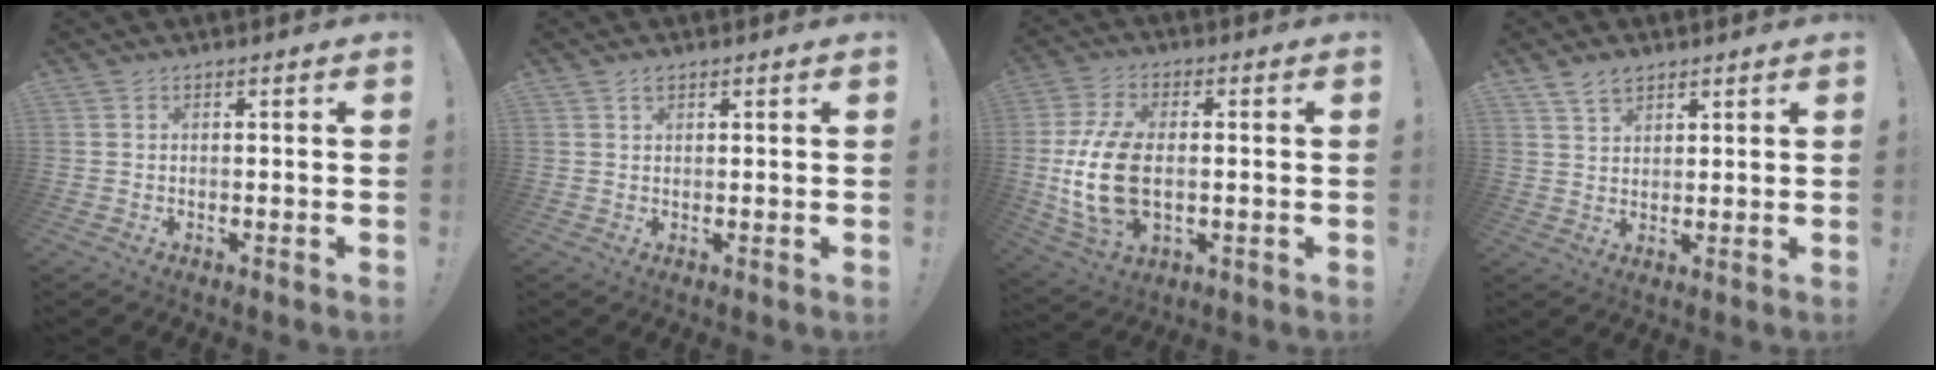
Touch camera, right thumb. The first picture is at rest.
{"total": 1.1, "force": [0.8, 0.5, 0.5], "torque": [-0.009, 0.001, 0.014]}
{"total": 15.5, "force": [-1.0, 9.4, 12.3], "torque": [-0.258, -0.005, -0.013]}
{"total": 4.6, "force": [3.3, 2.7, 1.7], "torque": [-0.035, -0.011, 0.064]}